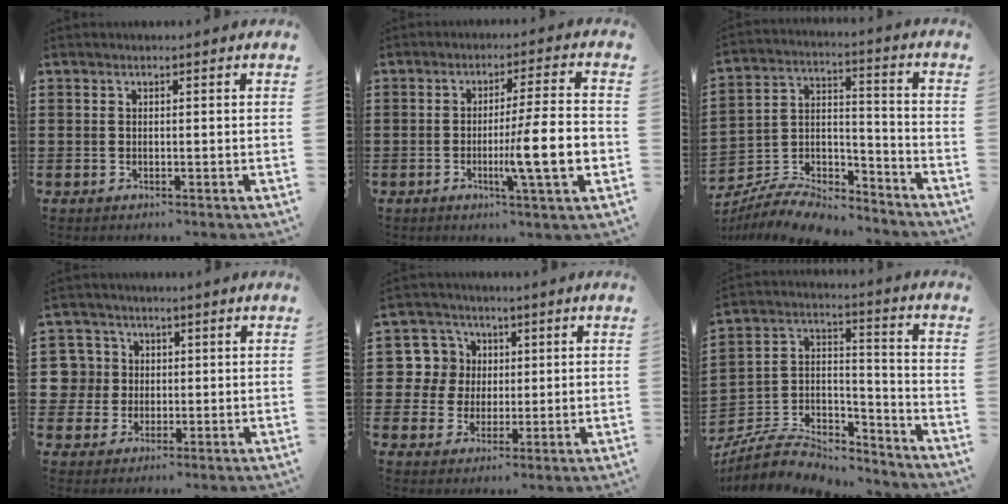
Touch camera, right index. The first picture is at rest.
{"total": 10.7, "force": [-2.5, 0.5, 10.4], "torque": [-0.162, -0.017, -0.049]}
{"total": 8.3, "force": [-7.8, 1.8, 2.0], "torque": [-0.038, 0.016, -0.154]}
{"total": 5.4, "force": [0.5, 5.3, 0.8], "torque": [-0.048, 0.014, 0.006]}
{"total": 6.7, "force": [1.2, 6.5, 1.1], "torque": [-0.054, 0.012, 0.021]}
{"total": 7.6, "force": [-6.7, 2.7, 2.3], "torque": [-0.057, 0.007, -0.133]}